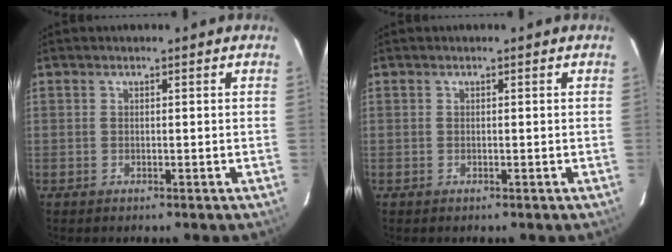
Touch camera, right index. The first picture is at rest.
{"total": 0.0}